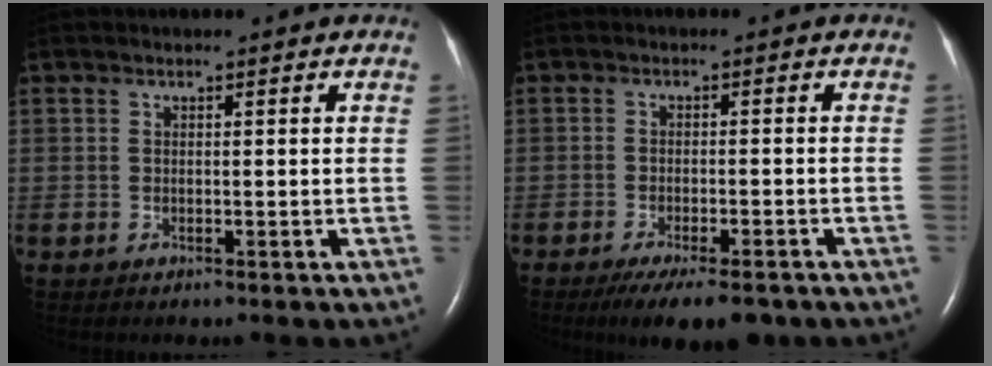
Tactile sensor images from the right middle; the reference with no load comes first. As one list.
[{"total": 9.2, "force": [-7.1, 2.2, 5.4], "torque": [-0.075, -0.012, -0.104]}]